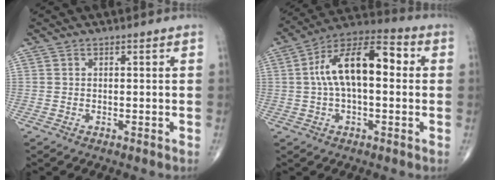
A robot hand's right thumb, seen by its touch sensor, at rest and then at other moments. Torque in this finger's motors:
{"motor_torque": [1.18, 1.31, 1.48, -0.03, 0.10]}